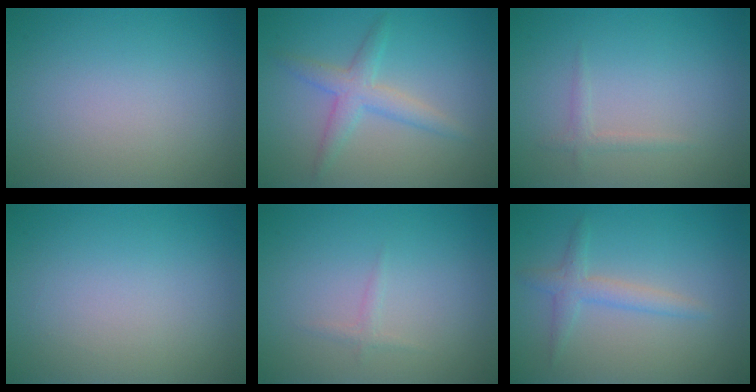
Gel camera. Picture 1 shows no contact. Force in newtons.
{"total": 3.0, "press": 3.0, "slide": 0.2}
{"total": 0.9, "press": 0.9, "slide": 0.0}
{"total": 0.0}
{"total": 0.7, "press": 0.7, "slide": 0.0}
{"total": 2.0, "press": 2.0, "slide": 0.1}